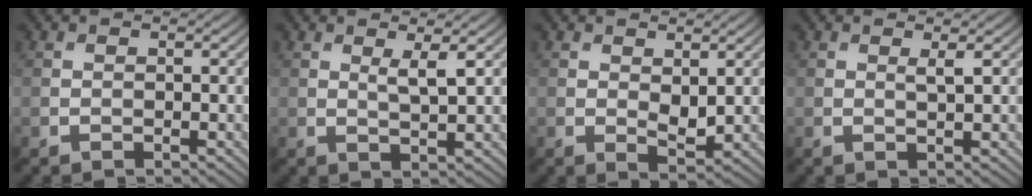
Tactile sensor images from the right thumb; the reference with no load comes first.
{"total": 2.5, "force": [1.2, 0.3, 2.2], "torque": [-0.048, -0.004, 0.023]}
{"total": 2.6, "force": [0.7, 1.3, 2.1], "torque": [-0.038, -0.009, 0.016]}
{"total": 1.1, "force": [0.6, 0.0, 1.0], "torque": [-0.024, 0.000, 0.008]}